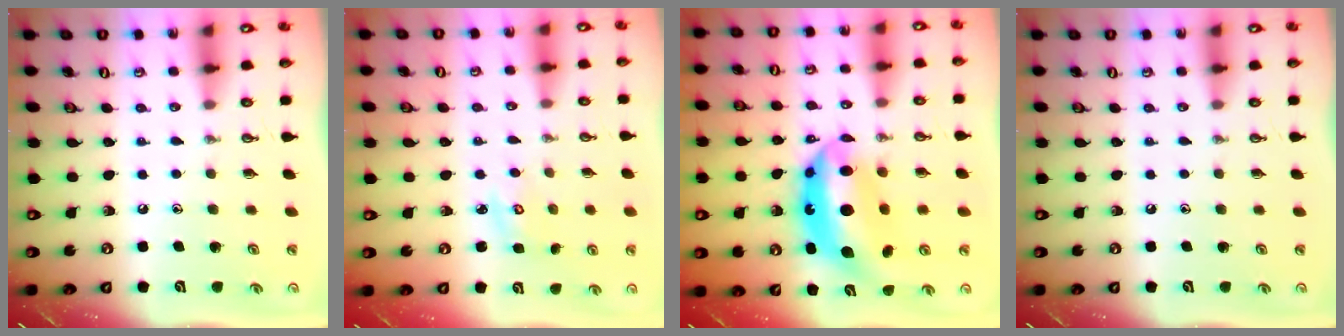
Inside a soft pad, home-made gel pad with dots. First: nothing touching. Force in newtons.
{"total": 3.7, "press": 3.7, "slide": 0.4}
{"total": 16.6, "press": 16.6, "slide": 1.3}
{"total": 0.0}